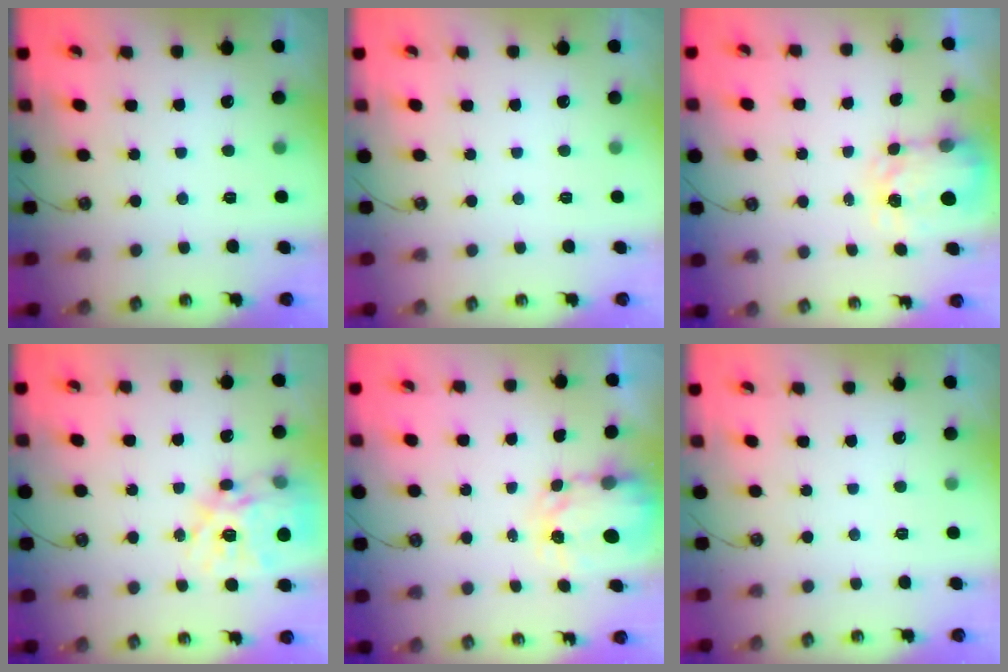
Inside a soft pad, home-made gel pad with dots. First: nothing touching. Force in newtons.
{"total": 0.0}
{"total": 3.8, "press": 3.8, "slide": 0.5}
{"total": 20.4, "press": 20.3, "slide": 1.8}
{"total": 3.7, "press": 3.7, "slide": 0.3}
{"total": 0.0}